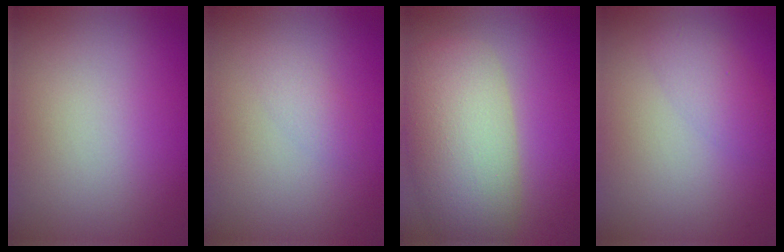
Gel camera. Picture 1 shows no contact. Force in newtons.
{"total": 1.3, "press": 1.3, "slide": 0.0}
{"total": 8.0, "press": 8.0, "slide": 0.6}
{"total": 2.1, "press": 2.1, "slide": 0.1}